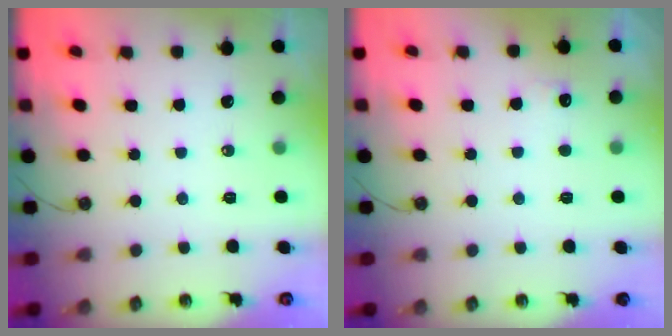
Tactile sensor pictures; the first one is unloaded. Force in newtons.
{"total": 6.0, "press": 5.9, "slide": 1.1}